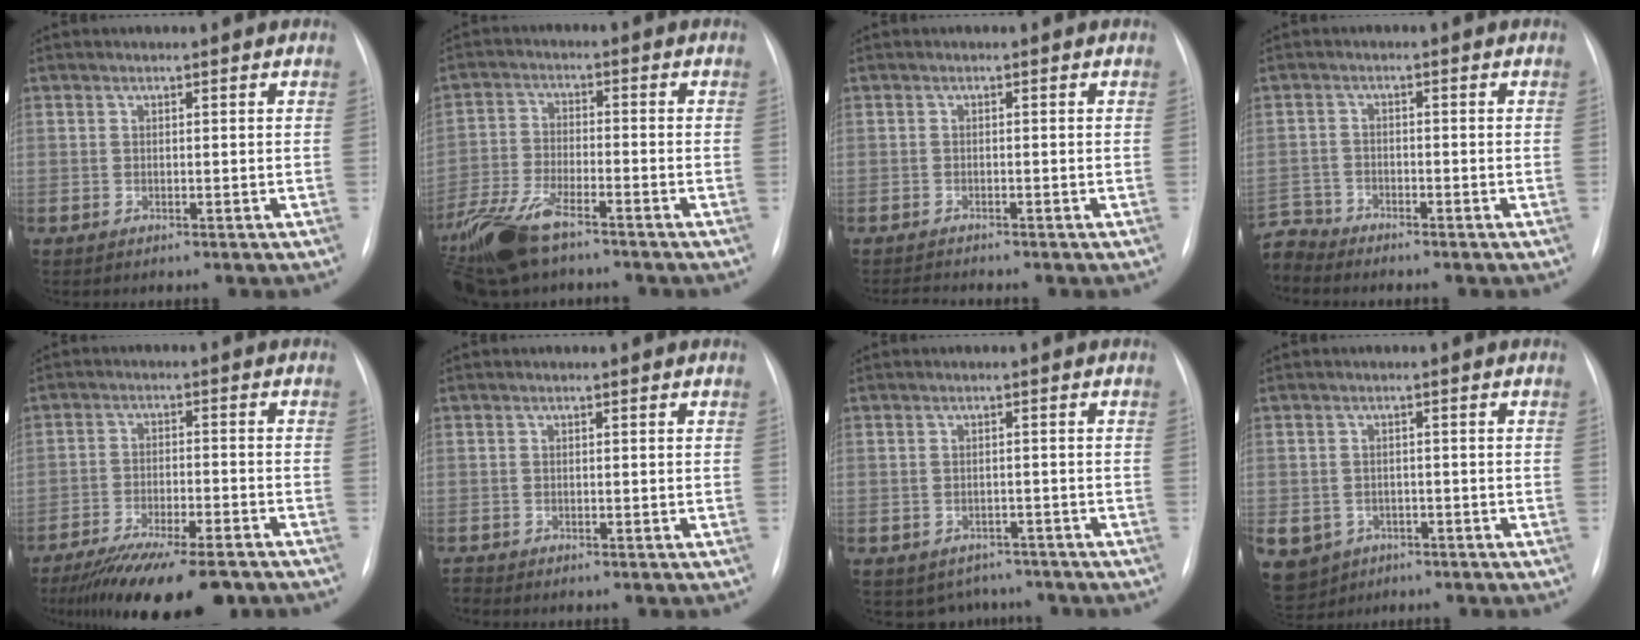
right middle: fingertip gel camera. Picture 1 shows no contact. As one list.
[{"total": 11.7, "force": [-8.6, 3.4, 7.2], "torque": [-0.153, -0.019, -0.159]}, {"total": 1.8, "force": [-1.7, -0.4, 0.0], "torque": [-0.003, -0.011, -0.027]}, {"total": 4.3, "force": [-4.2, -0.1, -0.6], "torque": [0.011, -0.006, -0.083]}, {"total": 15.8, "force": [-12.6, 2.9, 9.0], "torque": [-0.132, -0.021, -0.197]}, {"total": 0.6, "force": [-0.6, 0.0, -0.1], "torque": [0.000, -0.004, -0.011]}, {"total": 4.9, "force": [-4.0, 2.9, 0.3], "torque": [0.007, 0.013, -0.050]}, {"total": 8.8, "force": [-4.3, 7.3, 2.5], "torque": [-0.071, 0.005, -0.057]}]